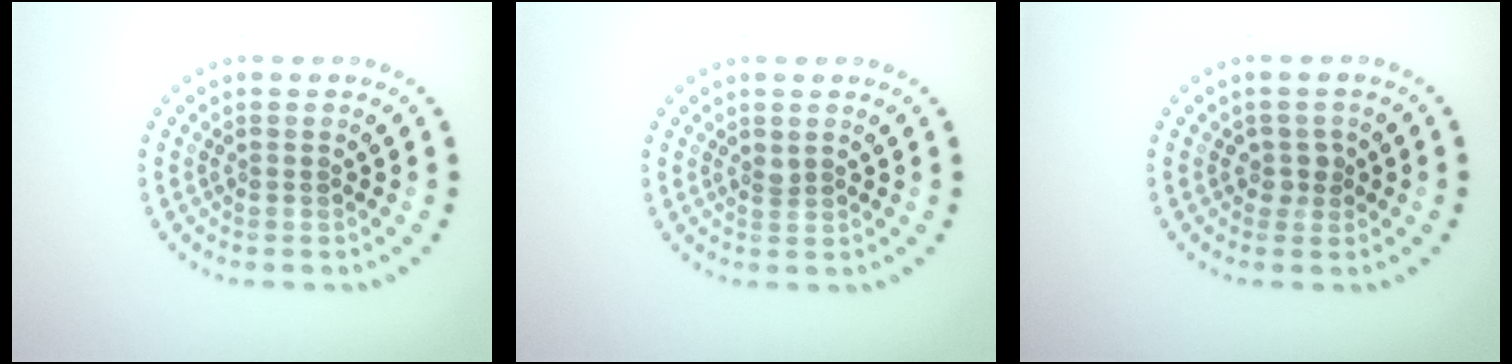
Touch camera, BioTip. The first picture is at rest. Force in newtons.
{"total": 0.7, "press": 0.5, "slide": 0.4}
{"total": 1.4, "press": 1.2, "slide": 0.7}